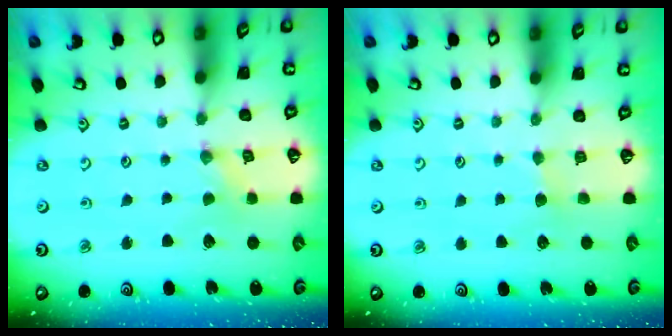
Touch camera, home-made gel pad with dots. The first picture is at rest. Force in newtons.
{"total": 2.9, "press": 2.9, "slide": 0.4}